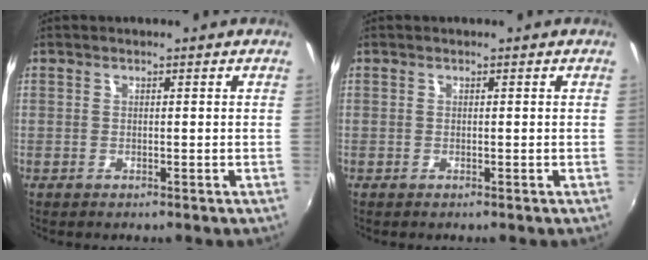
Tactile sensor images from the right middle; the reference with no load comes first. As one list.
[{"total": 0.0}]